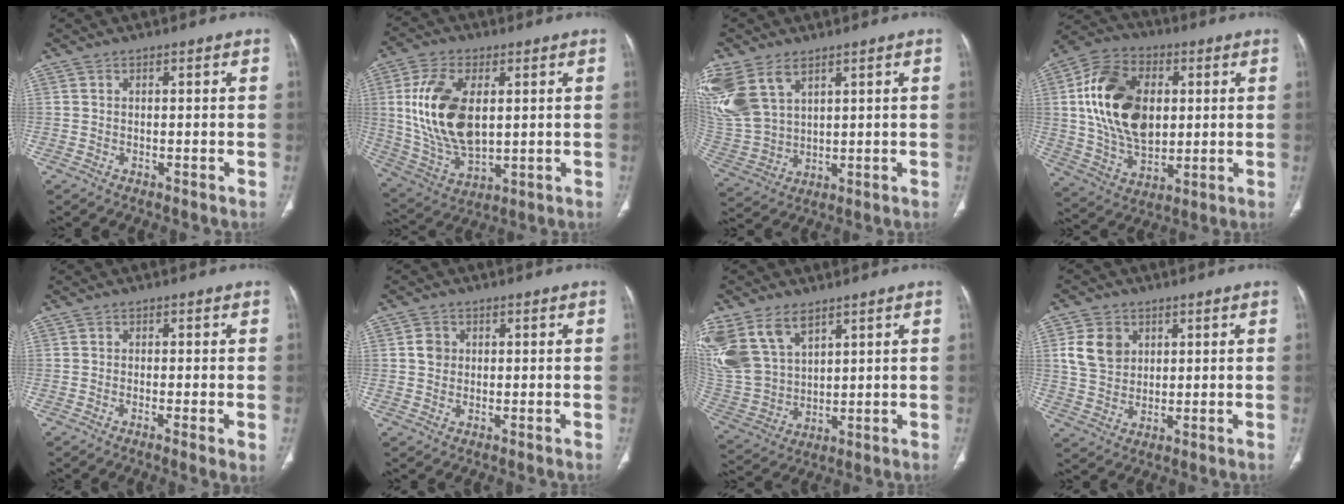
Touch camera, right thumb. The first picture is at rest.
{"total": 17.2, "force": [2.8, 9.5, 14.0], "torque": [-0.272, -0.012, 0.065]}
{"total": 16.1, "force": [7.9, 10.3, 9.6], "torque": [-0.231, -0.012, 0.173]}
{"total": 20.2, "force": [3.2, 13.3, 14.8], "torque": [-0.245, -0.001, 0.063]}
{"total": 2.9, "force": [-0.9, 0.4, 2.7], "torque": [-0.056, -0.008, -0.019]}
{"total": 2.6, "force": [0.4, 2.4, 1.1], "torque": [-0.007, 0.002, 0.005]}
{"total": 16.3, "force": [8.6, 10.3, 9.3], "torque": [-0.202, -0.018, 0.187]}
{"total": 7.6, "force": [2.5, 6.0, 4.0], "torque": [-0.057, -0.006, 0.052]}